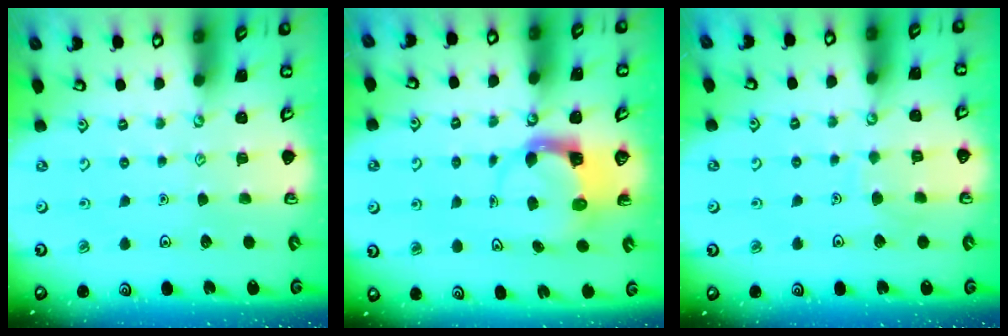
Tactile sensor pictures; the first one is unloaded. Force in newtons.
{"total": 3.6, "press": 3.5, "slide": 0.5}
{"total": 5.2, "press": 5.1, "slide": 0.4}